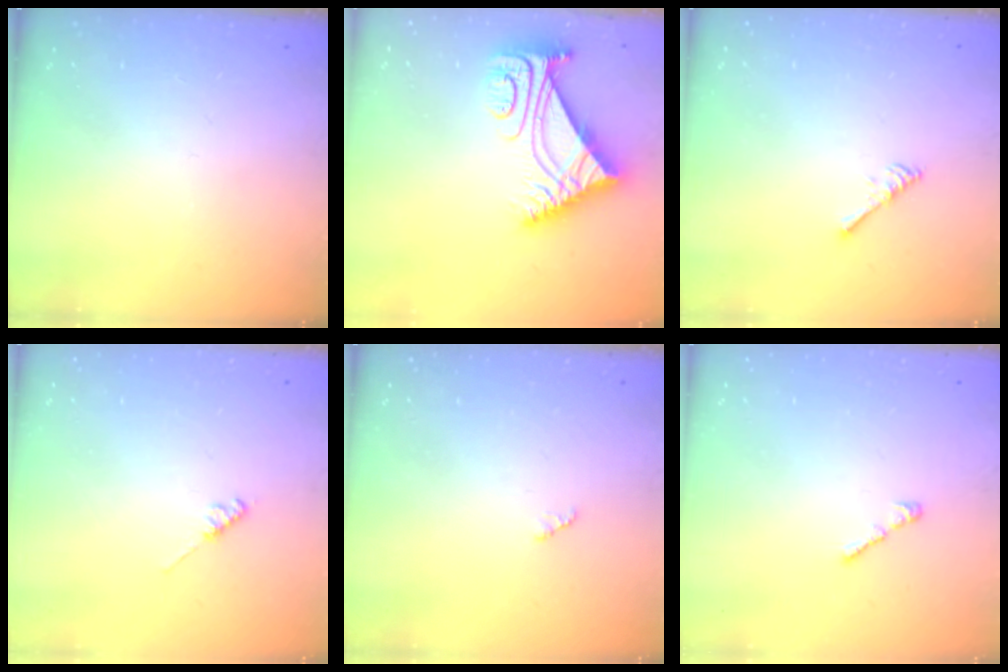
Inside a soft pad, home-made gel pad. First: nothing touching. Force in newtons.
{"total": 9.3, "press": 9.3, "slide": 1.0}
{"total": 2.7, "press": 2.6, "slide": 0.5}
{"total": 2.6, "press": 2.5, "slide": 0.4}
{"total": 2.8, "press": 2.8, "slide": 0.4}
{"total": 2.2, "press": 2.1, "slide": 0.6}